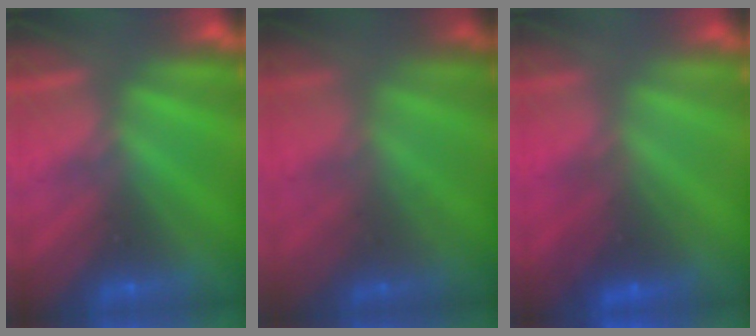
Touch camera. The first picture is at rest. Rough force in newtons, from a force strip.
{"total": 1.8}
{"total": 2.3}